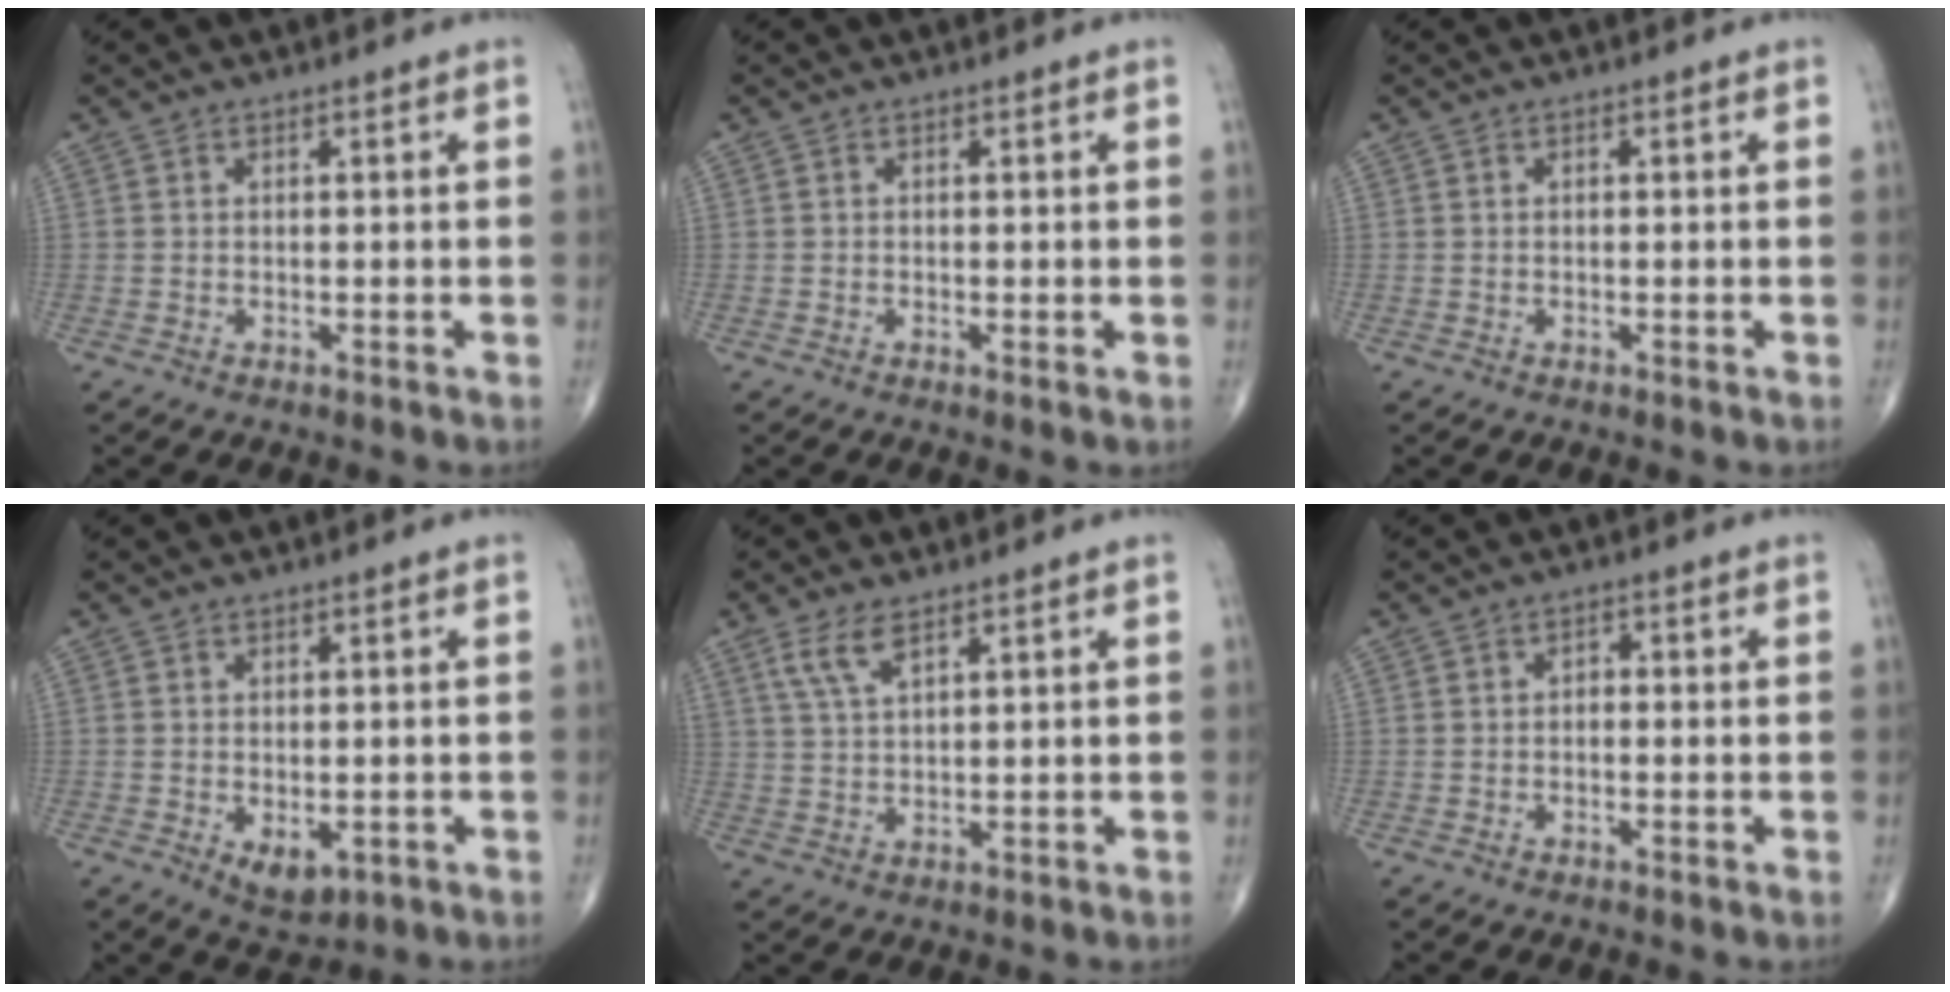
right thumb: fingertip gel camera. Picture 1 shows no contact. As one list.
[{"total": 0.6, "force": [-0.1, 0.1, 0.6], "torque": [-0.014, -0.004, -0.004]}, {"total": 0.0}, {"total": 4.3, "force": [-1.0, 2.5, 3.3], "torque": [-0.040, -0.007, -0.002]}, {"total": 4.9, "force": [3.0, 1.7, 3.5], "torque": [-0.076, -0.006, 0.067]}, {"total": 1.4, "force": [-0.2, 1.0, 1.0], "torque": [-0.007, 0.007, -0.008]}]